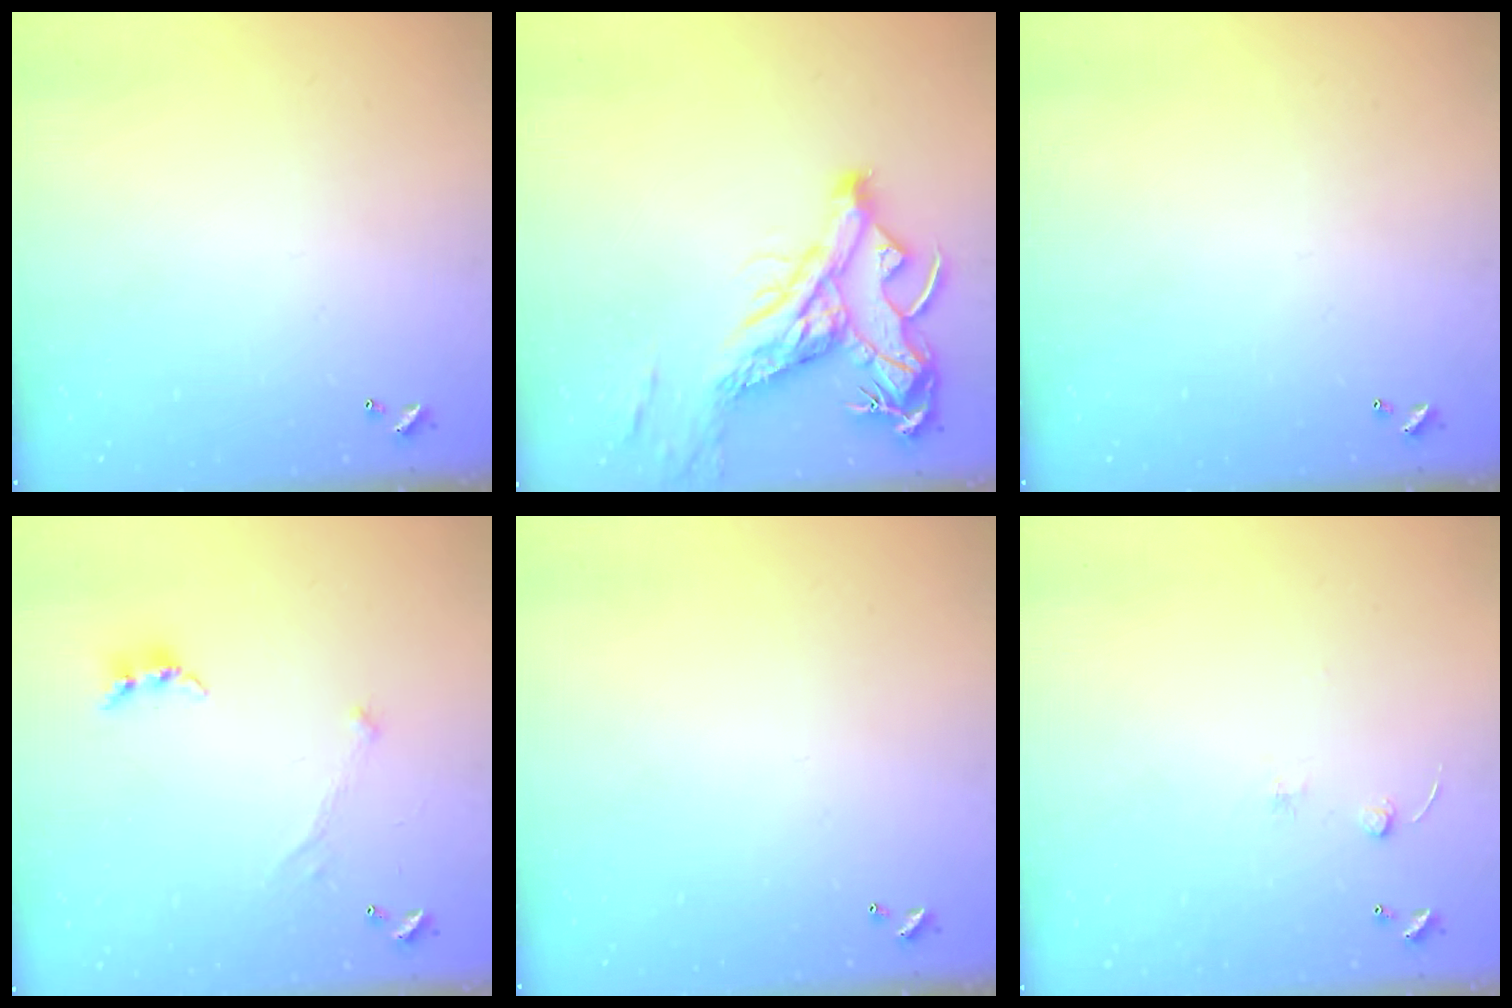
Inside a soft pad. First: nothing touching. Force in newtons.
{"total": 9.6, "press": 9.4, "slide": 1.7}
{"total": 0.0}
{"total": 0.0}
{"total": 0.0}
{"total": 2.5, "press": 2.4, "slide": 0.8}